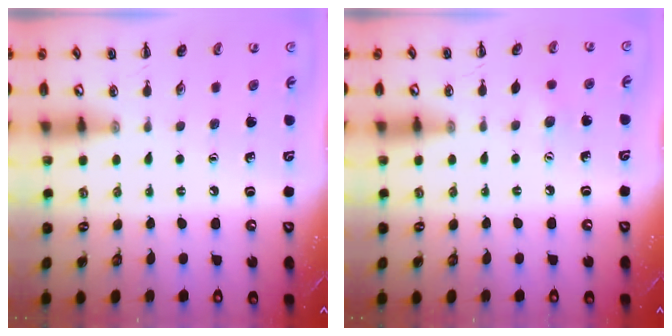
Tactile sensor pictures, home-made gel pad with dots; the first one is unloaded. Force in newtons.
{"total": 2.5, "press": 2.4, "slide": 0.6}